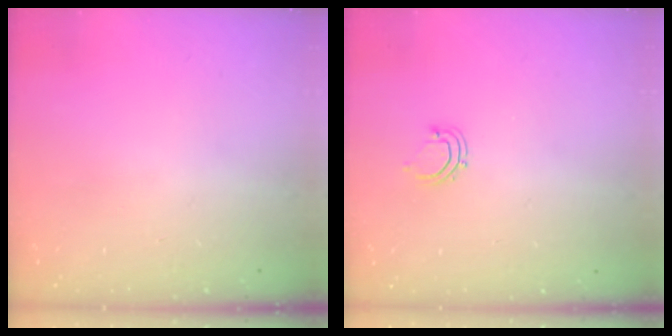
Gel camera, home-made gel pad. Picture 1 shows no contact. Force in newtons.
{"total": 3.9, "press": 3.8, "slide": 0.7}